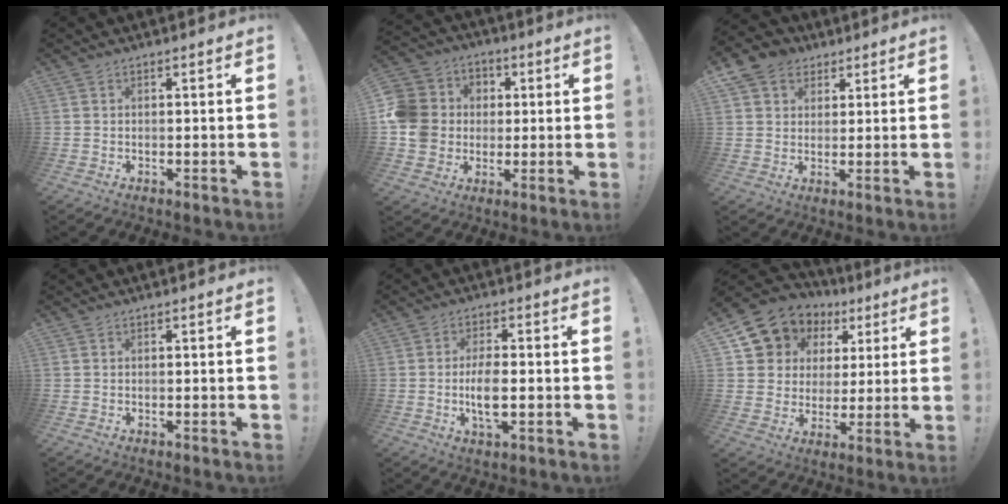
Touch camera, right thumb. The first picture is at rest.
{"total": 13.6, "force": [-0.3, 12.5, 5.3], "torque": [-0.095, 0.010, 0.000]}
{"total": 8.1, "force": [4.0, 6.7, 2.3], "torque": [-0.044, -0.014, 0.084]}
{"total": 0.0}
{"total": 7.3, "force": [-1.1, 2.5, 6.8], "torque": [-0.137, -0.007, -0.023]}
{"total": 11.0, "force": [5.7, 8.9, 2.8], "torque": [-0.048, -0.041, 0.119]}